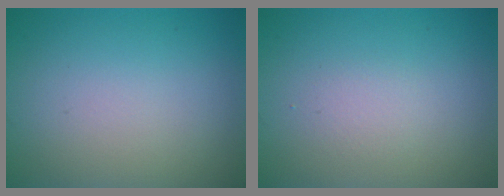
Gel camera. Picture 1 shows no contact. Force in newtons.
{"total": 1.1, "press": 1.1, "slide": 0.1}